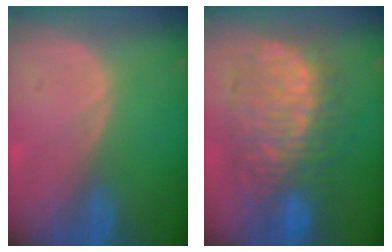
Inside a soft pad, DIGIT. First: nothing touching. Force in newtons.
{"total": 12.2, "press": 12.1, "slide": 1.3}